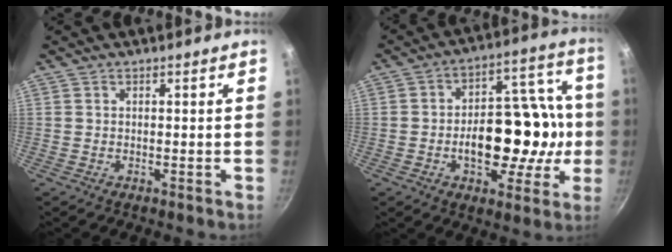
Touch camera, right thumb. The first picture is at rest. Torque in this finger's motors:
{"motor_torque": [2.18, 2.28, 1.62, -0.76, 0.45]}